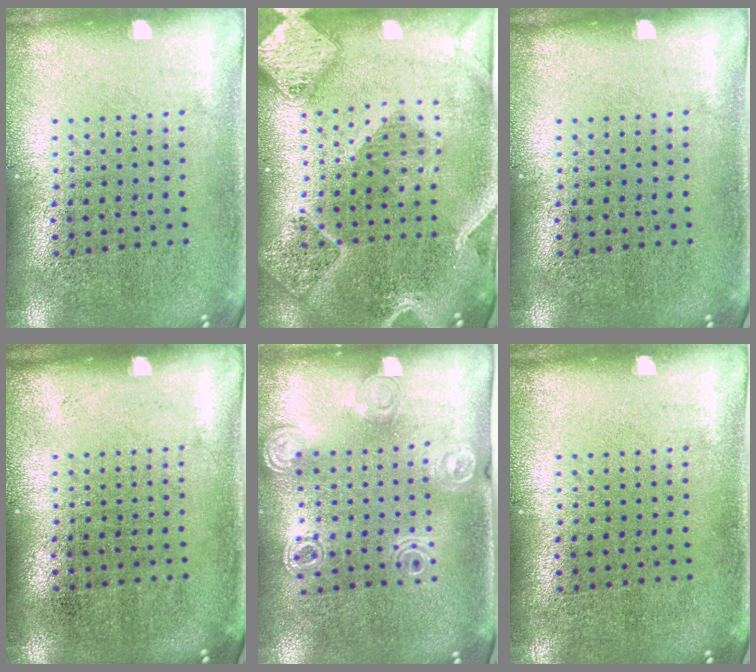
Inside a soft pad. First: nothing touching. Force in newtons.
{"total": 2.9, "press": 2.5, "slide": 1.4}
{"total": 0.0}
{"total": 0.0}
{"total": 1.4, "press": 1.3, "slide": 0.2}
{"total": 0.0}